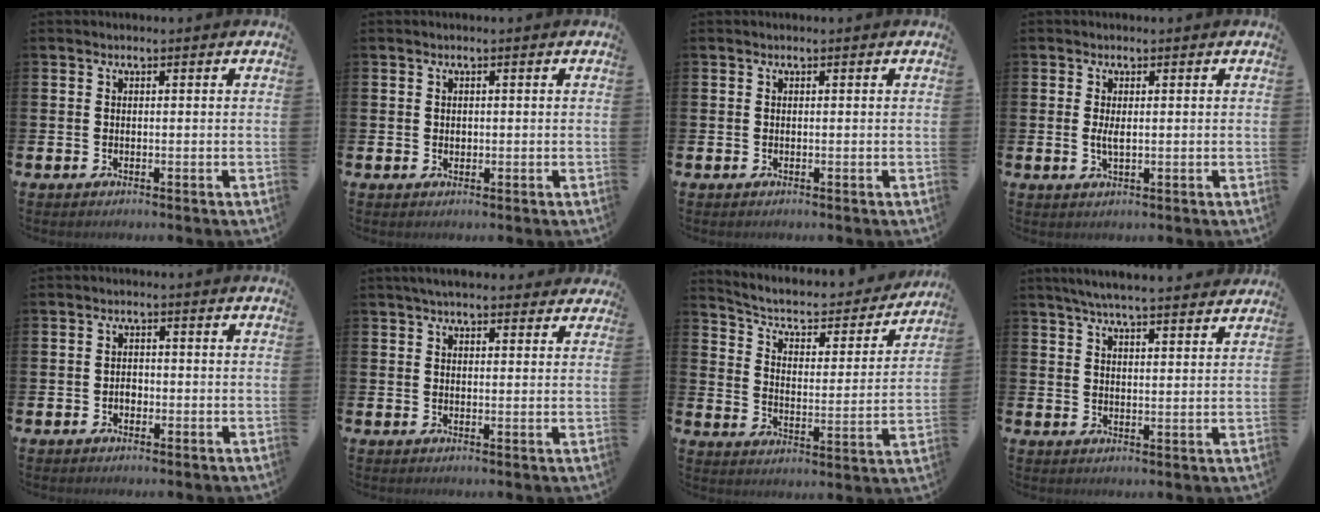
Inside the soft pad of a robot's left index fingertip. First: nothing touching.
{"total": 0.8, "force": [0.4, 0.6, 0.2], "torque": [0.007, -0.001, 0.003]}
{"total": 0.0}
{"total": 1.8, "force": [0.2, 0.6, 1.7], "torque": [-0.019, -0.004, -0.001]}
{"total": 1.6, "force": [-0.5, 1.2, 0.9], "torque": [-0.004, -0.001, -0.014]}
{"total": 3.9, "force": [3.5, 1.0, 1.3], "torque": [-0.030, -0.008, 0.065]}
{"total": 6.0, "force": [5.2, 2.1, 2.1], "torque": [-0.063, -0.041, 0.080]}
{"total": 5.6, "force": [5.4, 0.0, 1.5], "torque": [-0.035, -0.026, 0.096]}